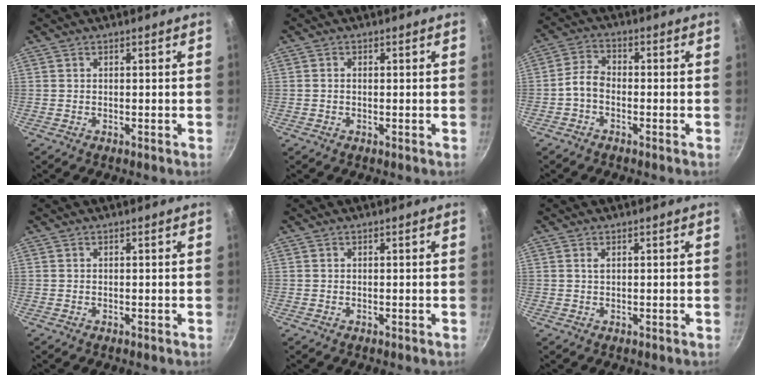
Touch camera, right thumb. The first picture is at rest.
{"total": 0.7, "force": [0.0, 0.5, 0.5], "torque": [-0.009, 0.004, -0.002]}
{"total": 4.0, "force": [-1.7, 2.3, 2.8], "torque": [-0.060, 0.025, -0.043]}
{"total": 0.0}
{"total": 0.0}
{"total": 0.8, "force": [0.3, 0.3, 0.6], "torque": [-0.012, 0.001, 0.007]}